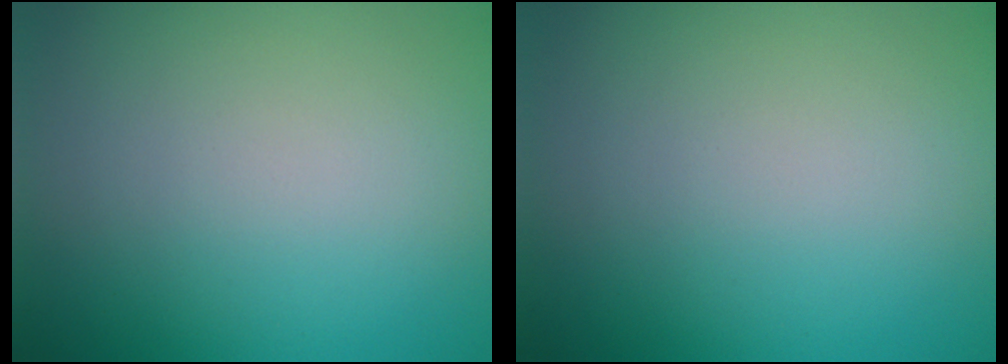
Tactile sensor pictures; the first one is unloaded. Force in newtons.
{"total": 0.0}